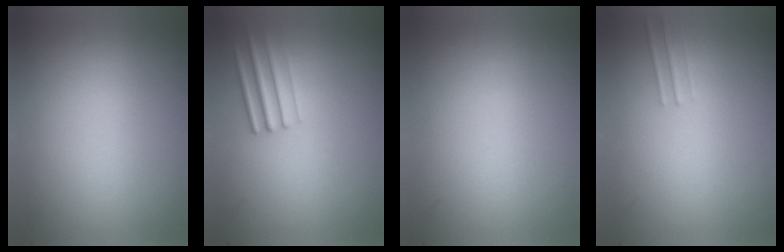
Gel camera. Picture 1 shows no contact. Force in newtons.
{"total": 2.4}
{"total": 0.0}
{"total": 1.0}